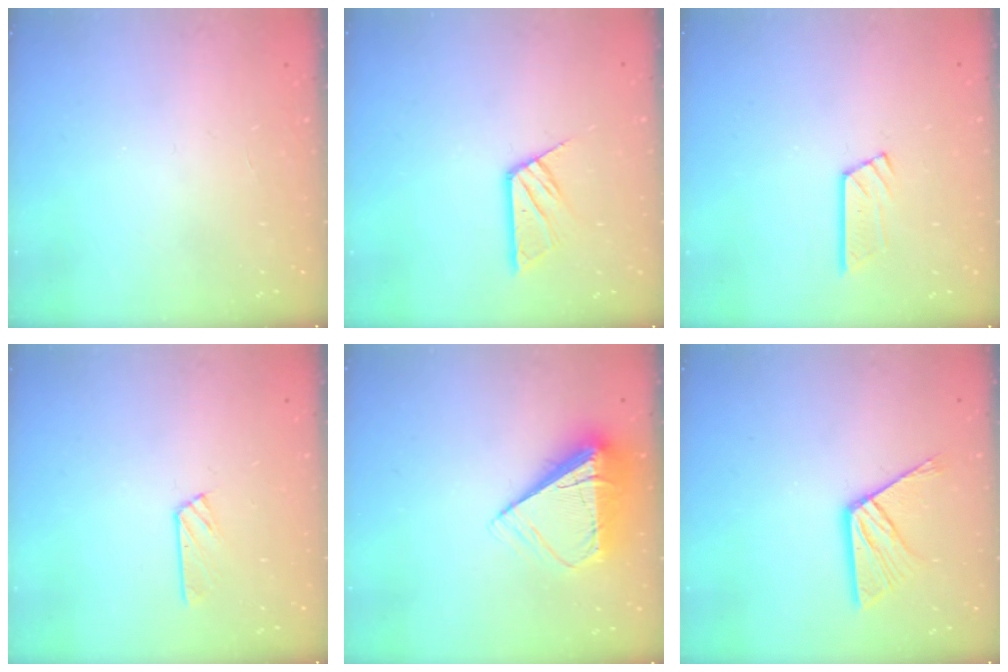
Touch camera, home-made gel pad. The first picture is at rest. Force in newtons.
{"total": 10.0, "press": 10.0, "slide": 0.7}
{"total": 6.0, "press": 6.0, "slide": 0.5}
{"total": 2.9, "press": 2.9, "slide": 0.3}
{"total": 9.5, "press": 9.4, "slide": 1.4}
{"total": 10.6, "press": 10.6, "slide": 0.9}